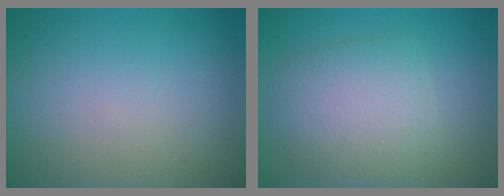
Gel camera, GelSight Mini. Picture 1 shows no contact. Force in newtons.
{"total": 5.2, "press": 5.2, "slide": 0.3}